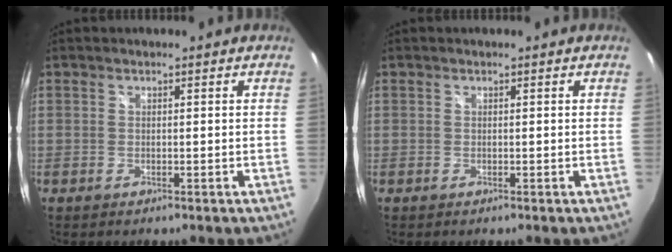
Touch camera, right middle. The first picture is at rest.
{"total": 0.0}